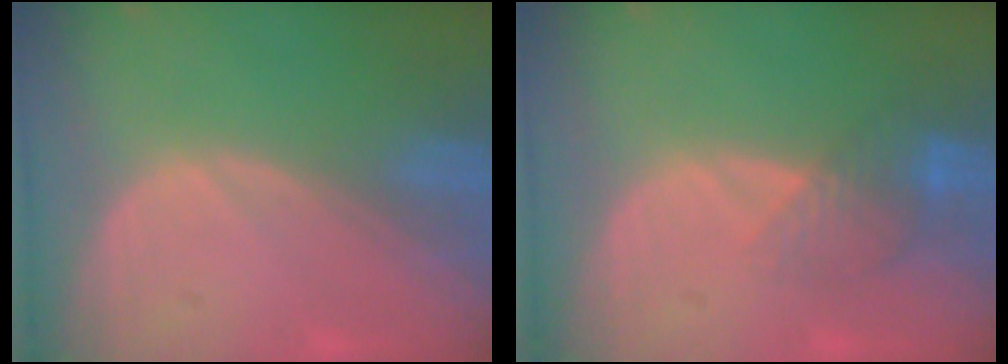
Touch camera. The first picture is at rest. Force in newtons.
{"total": 4.2, "press": 3.7, "slide": 1.9}